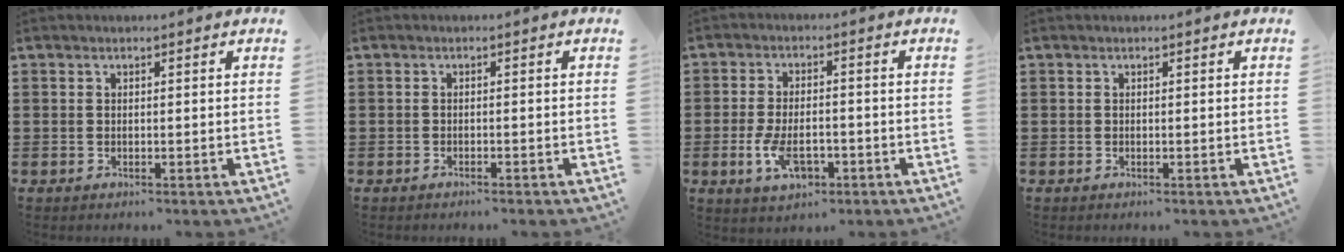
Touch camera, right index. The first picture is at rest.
{"total": 0.6, "force": [-0.6, 0.0, 0.2], "torque": [-0.005, -0.001, -0.012]}
{"total": 6.3, "force": [-2.1, 3.2, 5.0], "torque": [-0.104, 0.004, -0.040]}
{"total": 0.0}